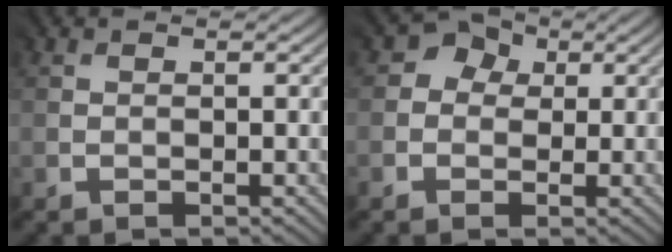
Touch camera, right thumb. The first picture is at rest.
{"total": 3.2, "force": [0.6, 3.0, 1.1], "torque": [-0.015, 0.002, 0.005]}